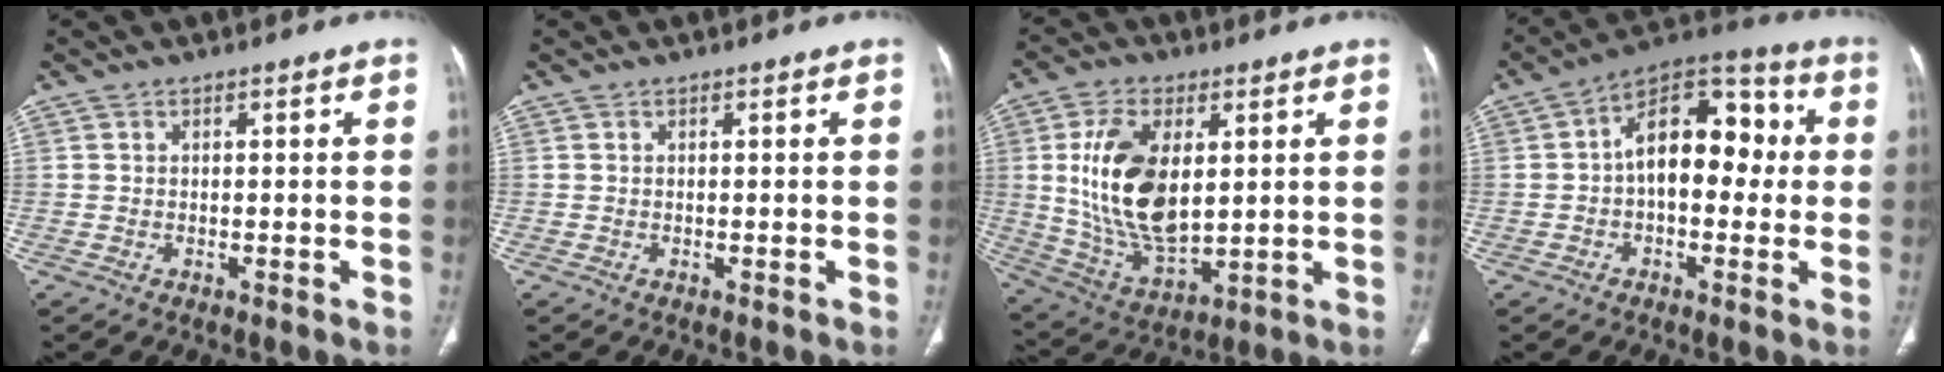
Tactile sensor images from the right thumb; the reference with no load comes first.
{"total": 0.0}
{"total": 17.4, "force": [3.0, 9.5, 14.2], "torque": [-0.259, -0.017, 0.067]}
{"total": 14.4, "force": [0.6, 8.9, 11.3], "torque": [-0.132, 0.043, -0.006]}